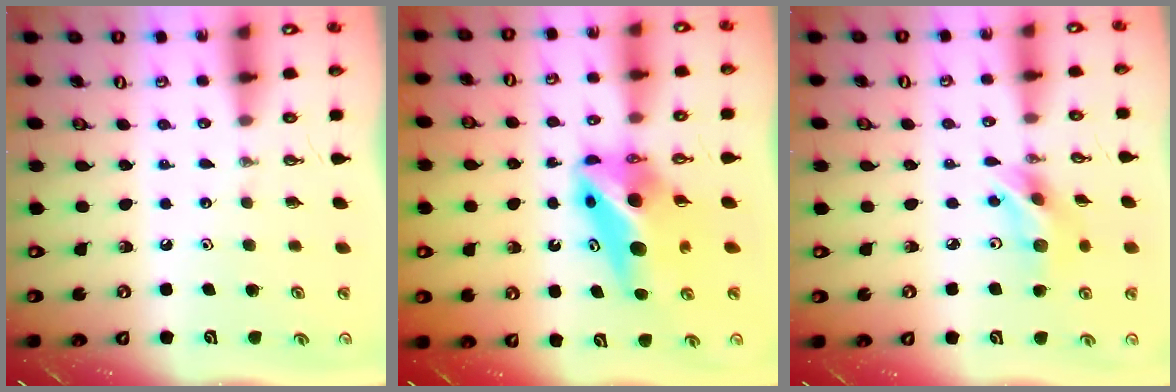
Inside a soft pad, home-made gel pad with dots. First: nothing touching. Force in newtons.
{"total": 10.2, "press": 10.2, "slide": 0.8}
{"total": 11.4, "press": 10.9, "slide": 3.3}